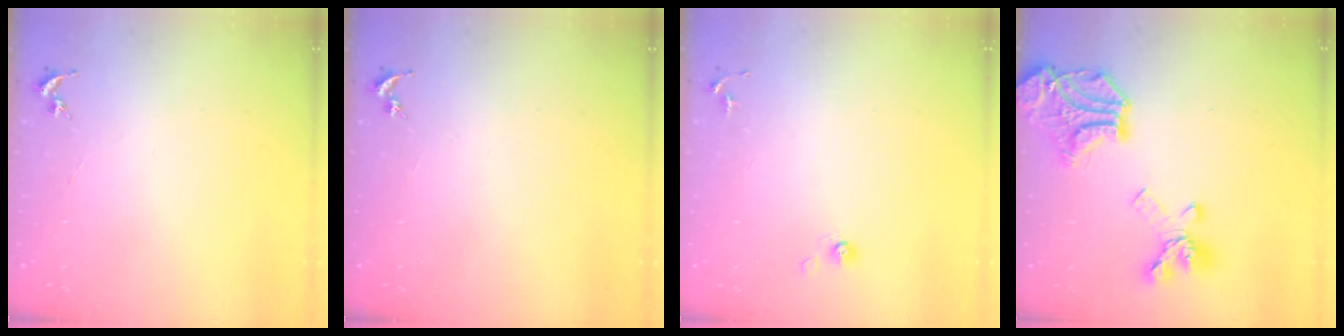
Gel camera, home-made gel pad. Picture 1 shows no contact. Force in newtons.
{"total": 0.0}
{"total": 3.8, "press": 3.3, "slide": 1.8}
{"total": 21.3, "press": 21.2, "slide": 1.6}